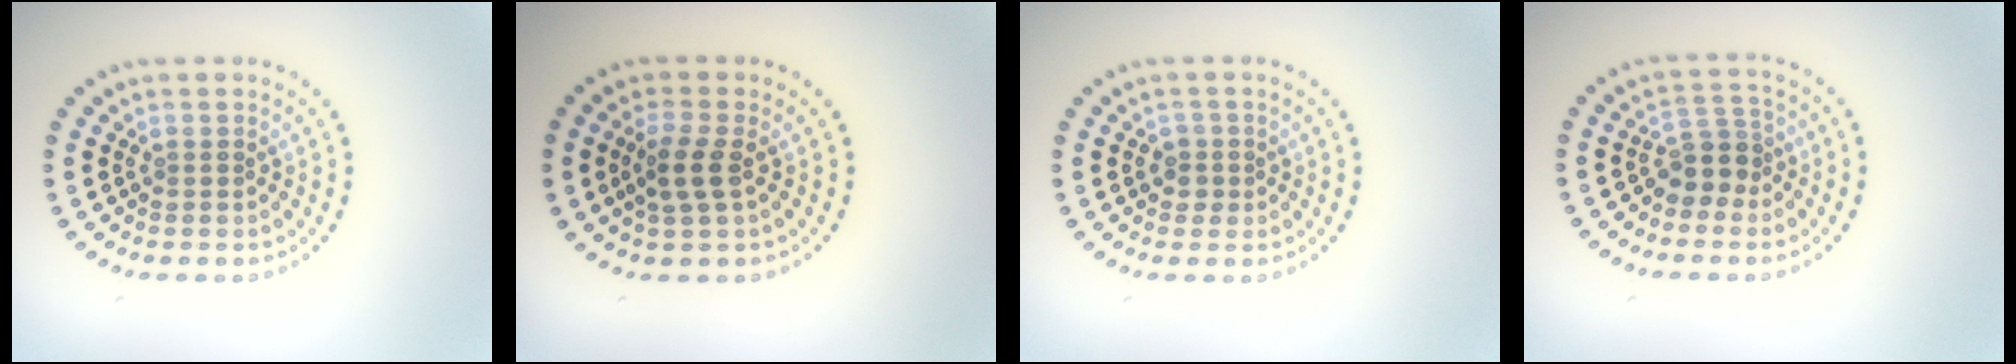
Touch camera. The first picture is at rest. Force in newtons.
{"total": 2.4, "press": 2.2, "slide": 1.0}
{"total": 1.4, "press": 1.2, "slide": 0.8}
{"total": 2.8, "press": 2.2, "slide": 1.7}